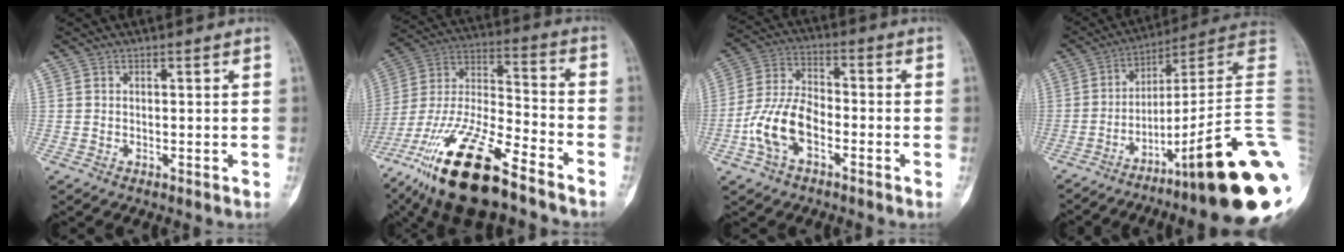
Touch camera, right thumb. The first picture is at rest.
{"total": 24.3, "force": [-16.2, 7.0, 16.7], "torque": [-0.347, 0.045, -0.293]}
{"total": 11.1, "force": [-4.0, 6.2, 8.2], "torque": [-0.167, 0.035, -0.080]}
{"total": 26.7, "force": [-8.1, 2.2, 25.4], "torque": [-0.261, 0.068, -0.120]}